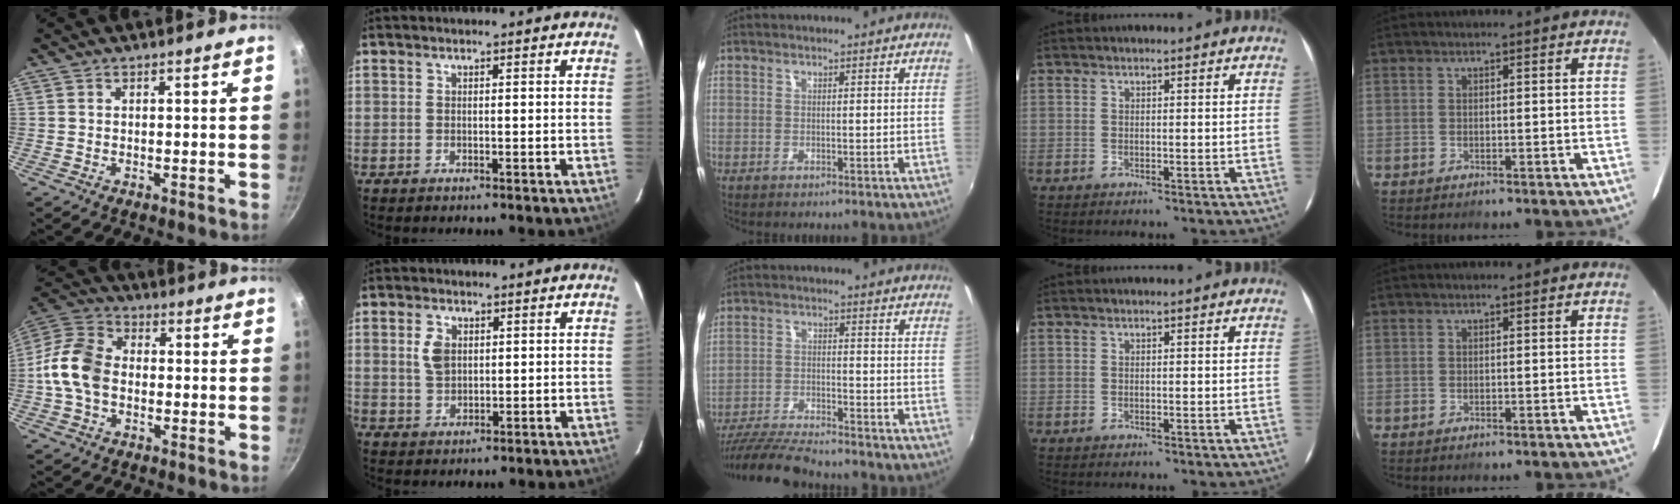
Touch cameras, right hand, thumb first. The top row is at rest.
{"thumb": {"total": 11.3, "force": [-1.4, 8.1, 7.8], "torque": [-0.136, 0.030, -0.045]}, "index": {"total": 4.4, "force": [1.2, 3.1, 2.9], "torque": [-0.057, 0.007, 0.026]}, "middle": {"total": 11.8, "force": [-10.7, 1.3, 4.7], "torque": [-0.118, -0.018, -0.197]}}